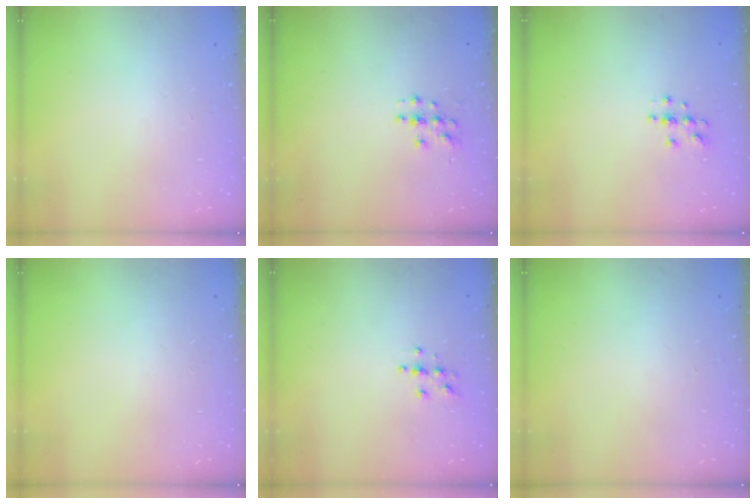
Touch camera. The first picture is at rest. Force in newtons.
{"total": 3.3, "press": 3.3, "slide": 0.2}
{"total": 4.0, "press": 4.0, "slide": 0.5}
{"total": 0.0}
{"total": 3.8, "press": 3.8, "slide": 0.5}
{"total": 0.0}